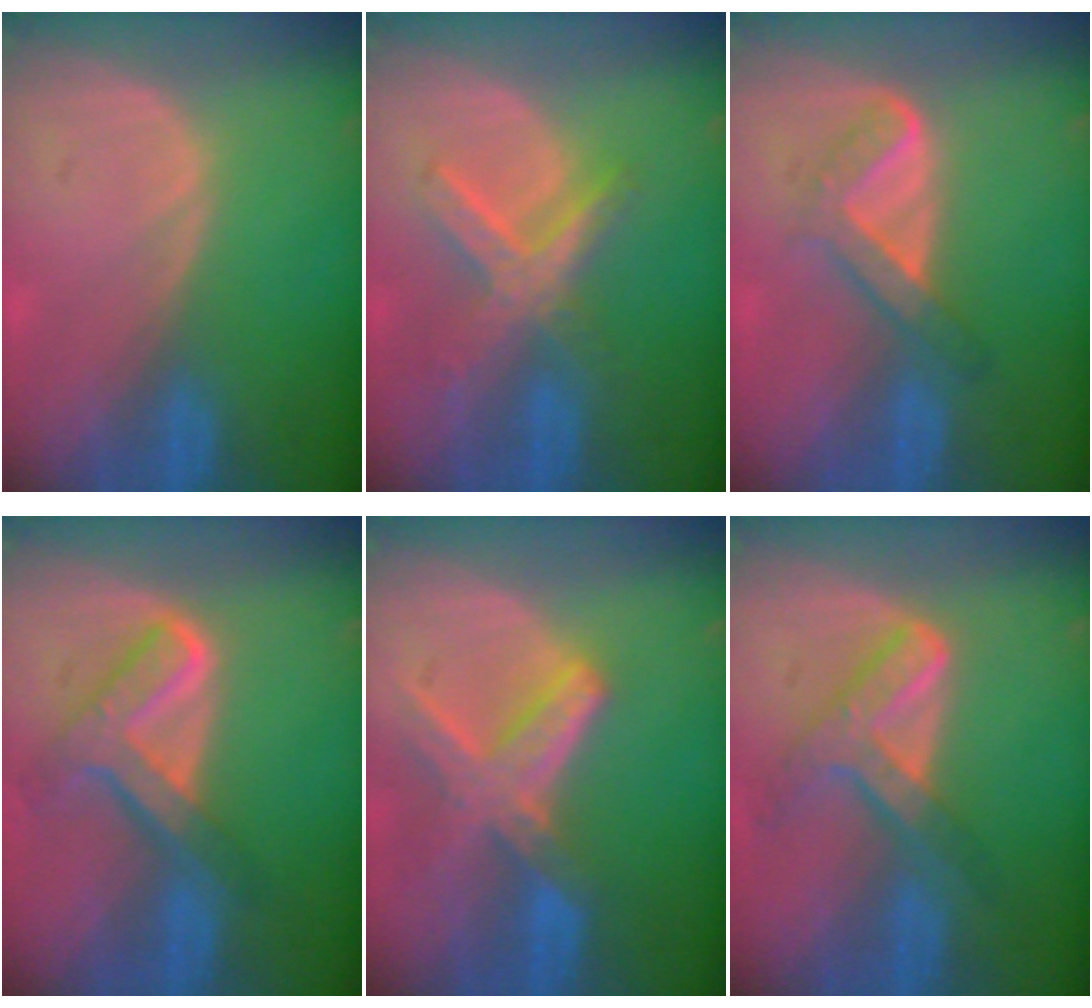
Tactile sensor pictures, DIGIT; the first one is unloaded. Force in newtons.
{"total": 7.2, "press": 6.3, "slide": 3.5}
{"total": 4.8, "press": 4.7, "slide": 0.7}
{"total": 7.8, "press": 6.7, "slide": 4.1}
{"total": 8.3, "press": 7.3, "slide": 4.0}
{"total": 7.3, "press": 6.2, "slide": 3.8}